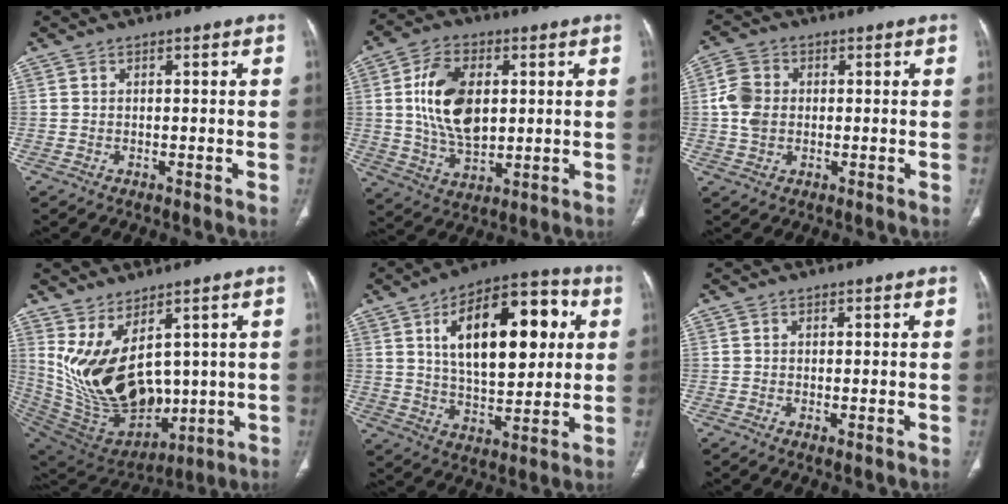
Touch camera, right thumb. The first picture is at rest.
{"total": 14.4, "force": [2.4, 8.7, 11.2], "torque": [-0.191, -0.008, 0.048]}
{"total": 6.2, "force": [0.3, 4.9, 3.9], "torque": [-0.074, 0.007, 0.003]}
{"total": 19.0, "force": [4.1, 10.9, 15.0], "torque": [-0.267, -0.041, 0.121]}
{"total": 22.1, "force": [6.0, 10.8, 18.3], "torque": [-0.245, 0.000, 0.091]}
{"total": 0.8, "force": [-0.1, 0.4, 0.7], "torque": [-0.018, -0.004, -0.002]}